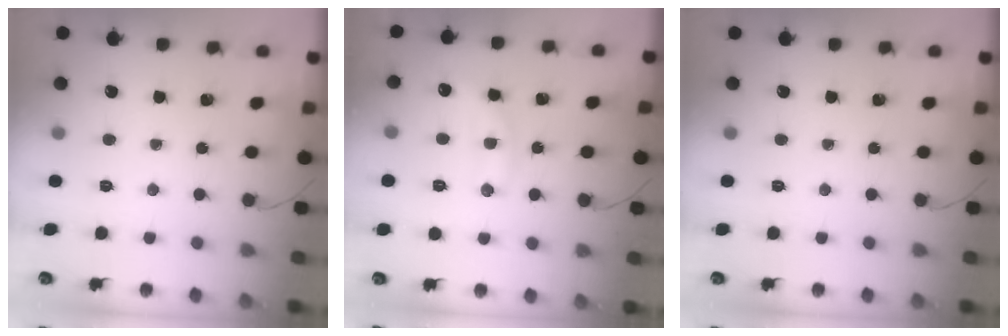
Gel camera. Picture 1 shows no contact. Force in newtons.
{"total": 11.3, "press": 11.3, "slide": 0.3}
{"total": 0.0}